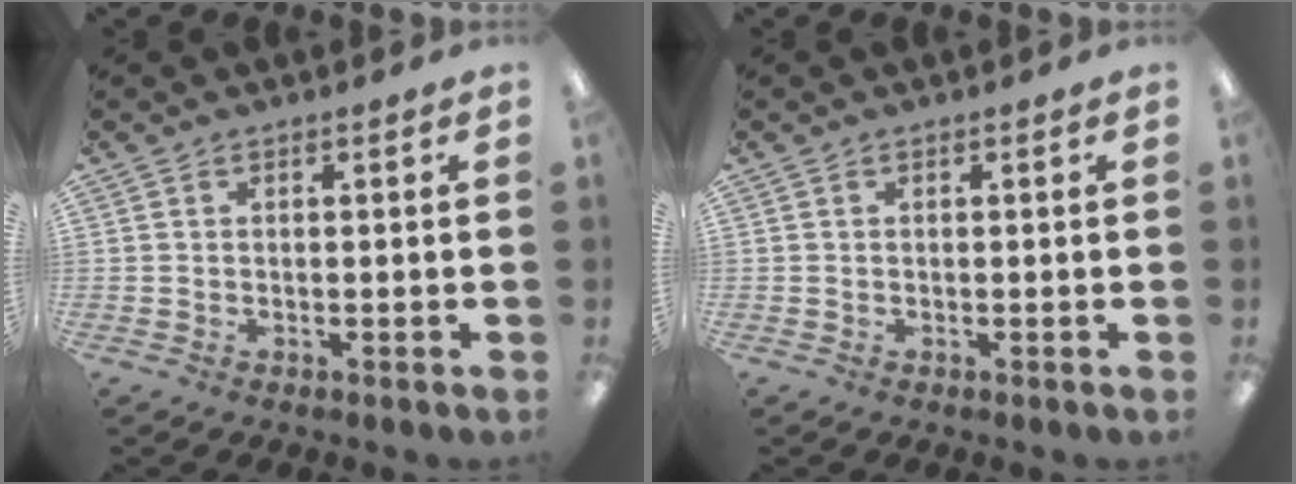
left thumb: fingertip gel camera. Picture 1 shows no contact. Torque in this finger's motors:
{"motor_torque": [0.00, 0.00, 0.13, -0.09, 0.00]}